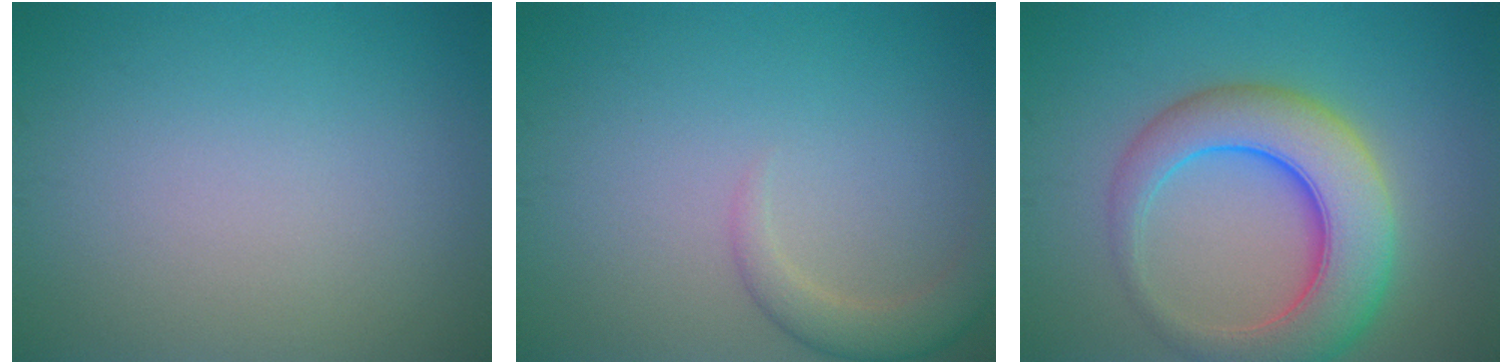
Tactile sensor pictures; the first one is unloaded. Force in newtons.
{"total": 2.5, "press": 2.5, "slide": 0.2}
{"total": 8.4, "press": 8.4, "slide": 0.2}